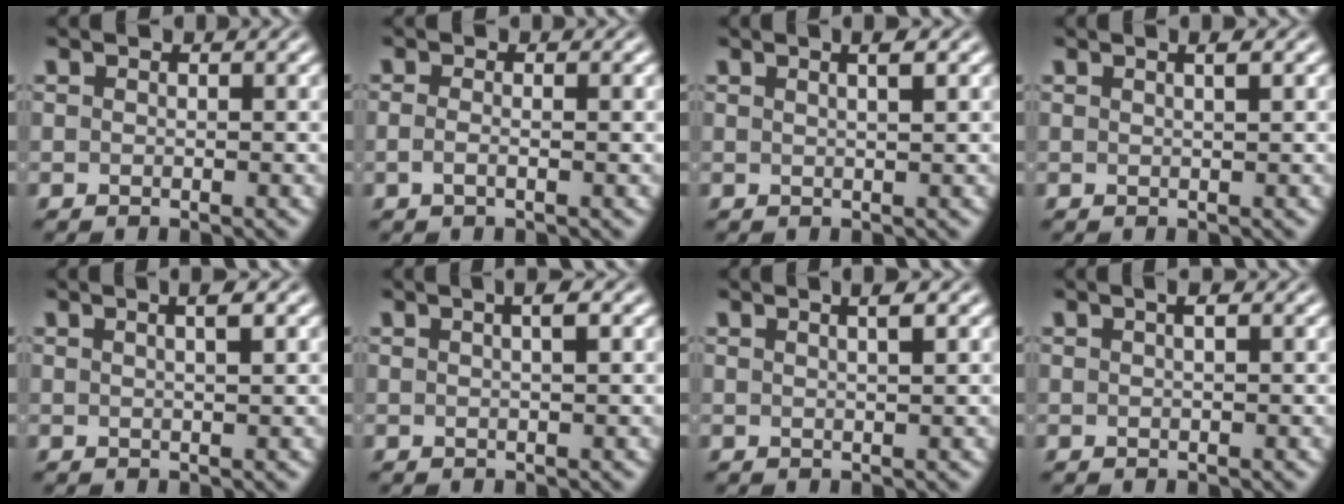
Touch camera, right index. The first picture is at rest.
{"total": 1.2, "force": [-0.5, -0.3, 1.0], "torque": [-0.023, -0.008, -0.006]}
{"total": 2.0, "force": [0.9, -0.6, 1.7], "torque": [-0.019, 0.002, 0.018]}
{"total": 1.3, "force": [0.5, -0.6, 1.0], "torque": [-0.013, 0.001, 0.011]}
{"total": 2.2, "force": [0.9, -0.3, 2.0], "torque": [-0.022, 0.003, 0.017]}
{"total": 2.2, "force": [0.8, 0.0, 2.0], "torque": [-0.020, 0.010, 0.011]}
{"total": 2.1, "force": [1.0, -0.6, 1.8], "torque": [-0.019, 0.002, 0.021]}
{"total": 0.9, "force": [0.3, -0.1, 0.9], "torque": [-0.005, 0.008, 0.001]}